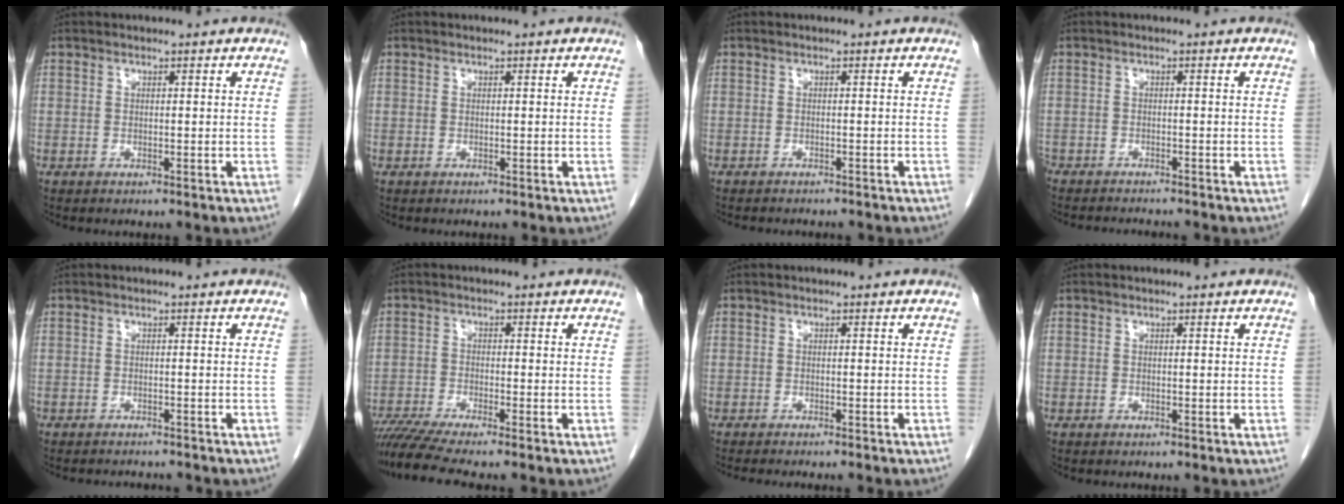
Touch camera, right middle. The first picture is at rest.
{"total": 0.0}
{"total": 5.3, "force": [-4.8, 1.2, 2.0], "torque": [-0.023, -0.003, -0.057]}
{"total": 5.8, "force": [-5.6, 0.7, 1.5], "torque": [-0.015, -0.010, -0.085]}
{"total": 3.1, "force": [-3.0, 0.7, 0.4], "torque": [-0.001, -0.003, -0.041]}
{"total": 7.5, "force": [-6.4, -0.8, 3.8], "torque": [-0.064, -0.019, -0.109]}
{"total": 6.2, "force": [-5.5, 0.3, 2.9], "torque": [-0.023, -0.010, -0.075]}
{"total": 0.0}